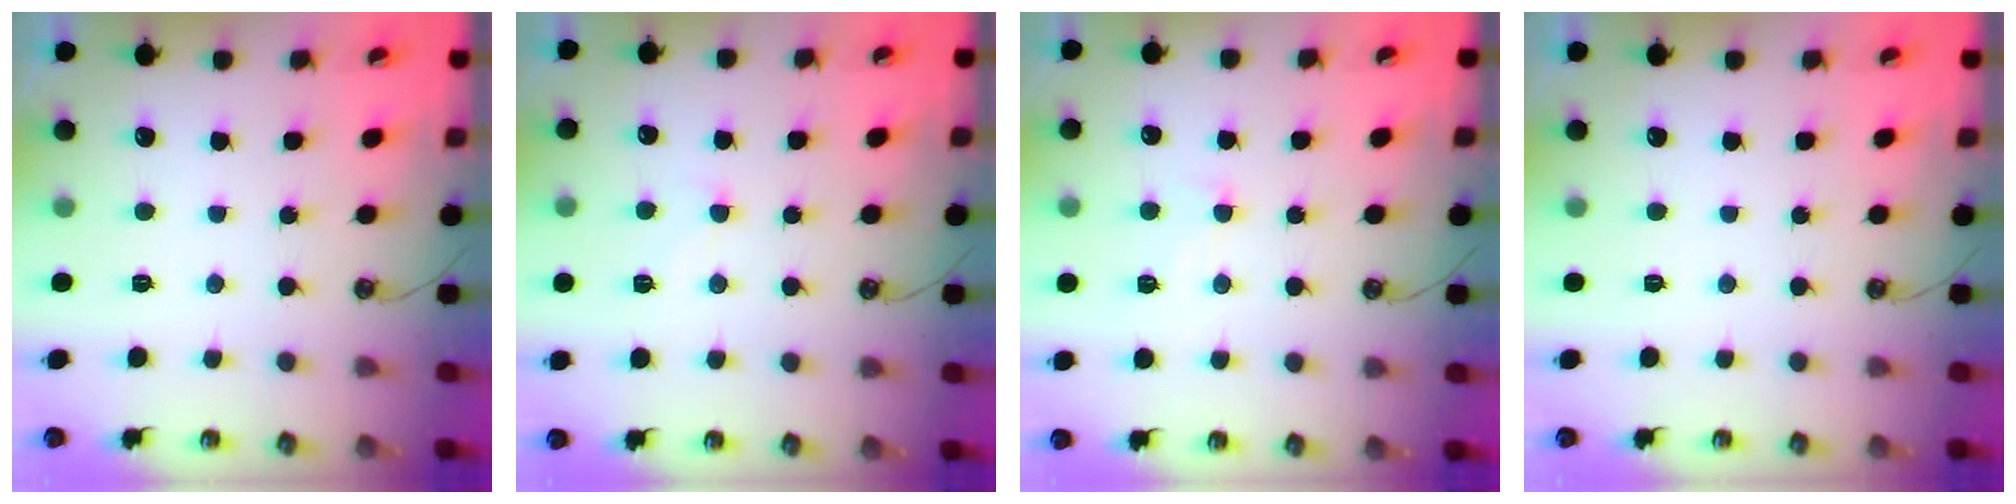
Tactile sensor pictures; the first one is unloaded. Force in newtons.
{"total": 2.7, "press": 2.7, "slide": 0.4}
{"total": 0.6, "press": 0.4, "slide": 0.5}
{"total": 0.0}